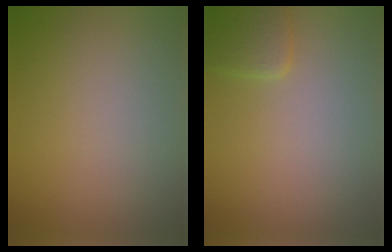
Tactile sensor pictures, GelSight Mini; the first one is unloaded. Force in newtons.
{"total": 1.8, "press": 1.8, "slide": 0.1}